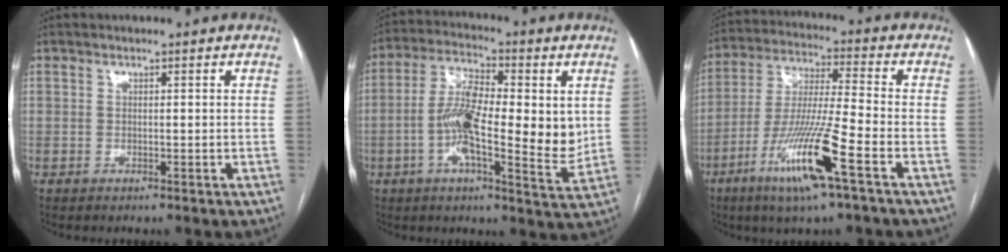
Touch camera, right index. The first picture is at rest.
{"total": 15.1, "force": [0.1, 4.4, 14.4], "torque": [-0.246, 0.003, -0.006]}
{"total": 14.4, "force": [-6.9, 0.0, 12.7], "torque": [-0.257, -0.021, -0.128]}